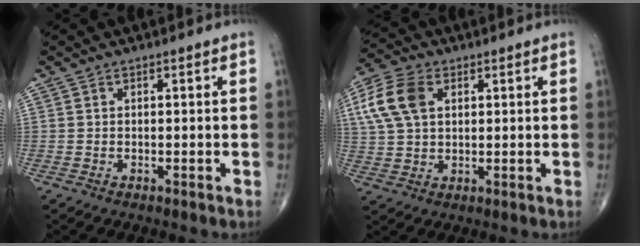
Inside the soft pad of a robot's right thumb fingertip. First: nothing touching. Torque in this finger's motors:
{"motor_torque": [-0.09, 0.19, 0.12, -0.05, 0.07]}